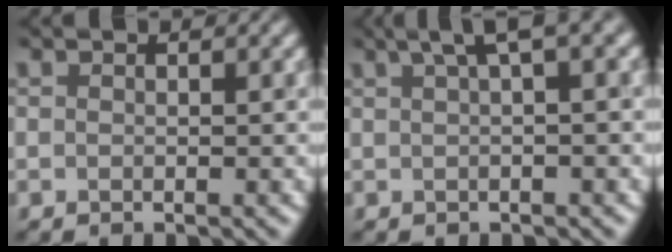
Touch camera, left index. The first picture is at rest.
{"total": 3.3, "force": [1.5, 0.4, 2.9], "torque": [-0.032, 0.017, 0.027]}